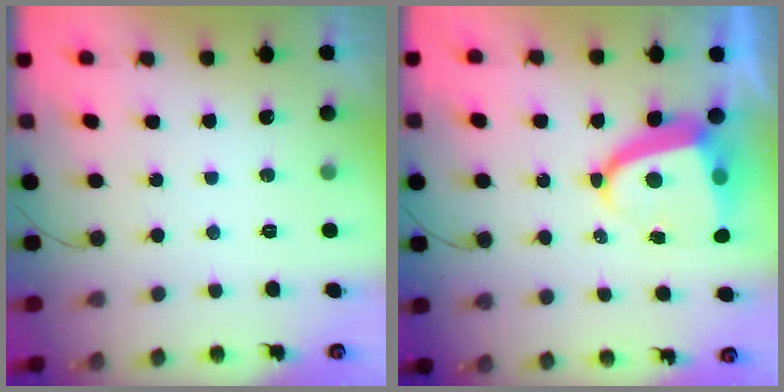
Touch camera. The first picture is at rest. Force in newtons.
{"total": 8.3, "press": 8.2, "slide": 1.0}